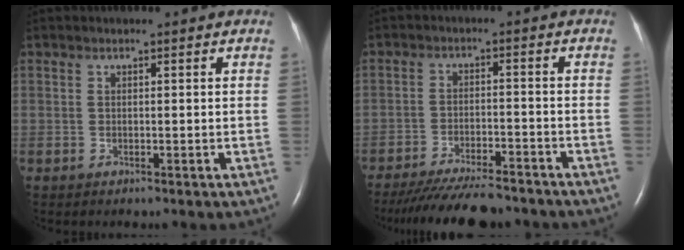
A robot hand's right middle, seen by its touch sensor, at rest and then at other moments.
{"total": 13.3, "force": [-11.9, 2.1, 5.5], "torque": [-0.093, -0.017, -0.175]}